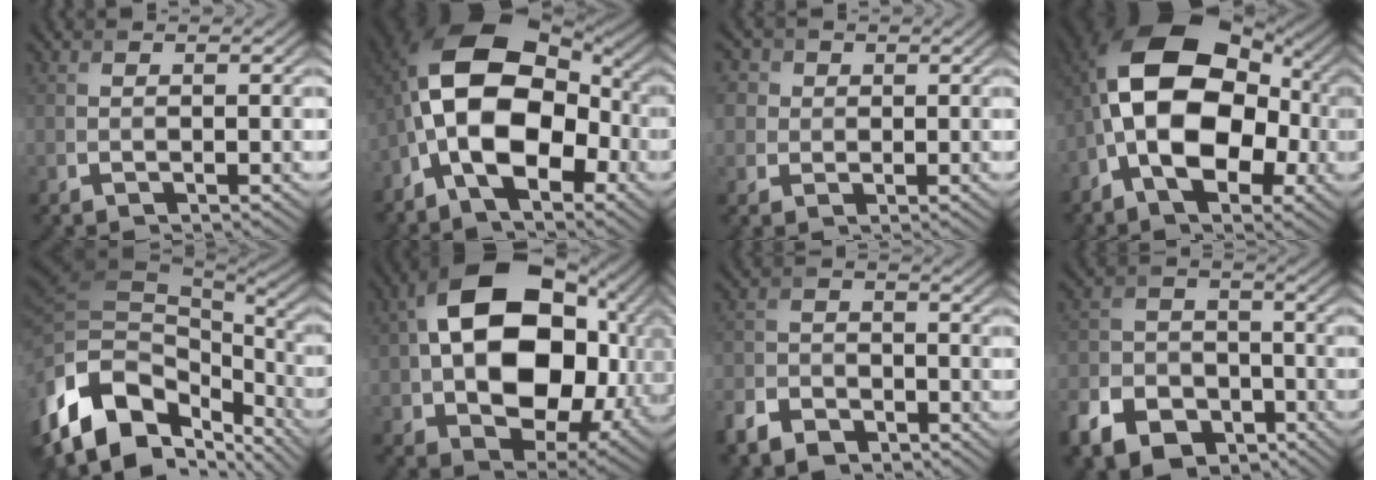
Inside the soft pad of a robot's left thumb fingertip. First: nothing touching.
{"total": 16.2, "force": [-3.0, 9.3, 12.9], "torque": [-0.233, 0.005, -0.060]}
{"total": 4.7, "force": [1.7, 4.1, 1.6], "torque": [-0.061, 0.009, 0.018]}
{"total": 17.1, "force": [-1.7, 10.6, 13.3], "torque": [-0.222, 0.012, -0.046]}
{"total": 16.2, "force": [-7.5, 9.6, 10.7], "torque": [-0.260, -0.032, -0.114]}
{"total": 20.0, "force": [2.5, 13.6, 14.5], "torque": [-0.281, -0.025, 0.065]}
{"total": 5.4, "force": [-3.8, 3.2, 2.0], "torque": [-0.050, -0.005, -0.085]}
{"total": 9.9, "force": [-5.9, 6.8, 4.3], "torque": [-0.108, -0.023, -0.119]}